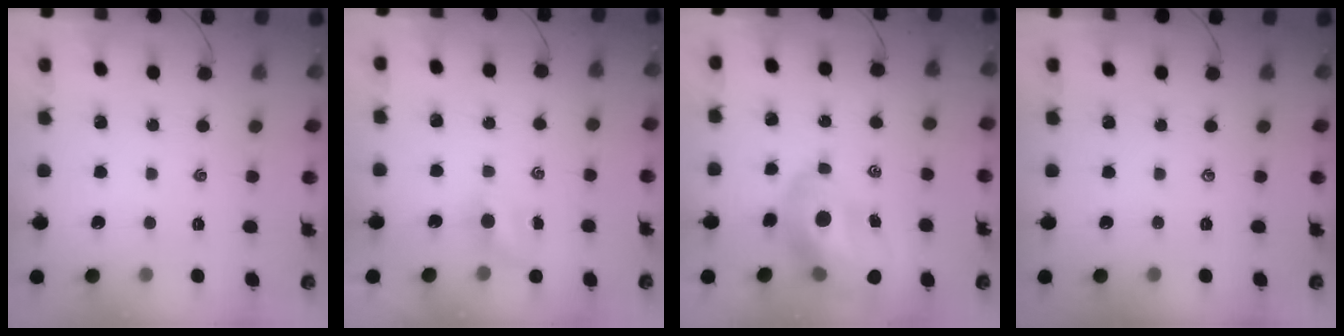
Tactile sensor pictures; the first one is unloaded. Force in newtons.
{"total": 3.0, "press": 2.8, "slide": 1.0}
{"total": 14.2, "press": 13.6, "slide": 4.1}
{"total": 0.0}